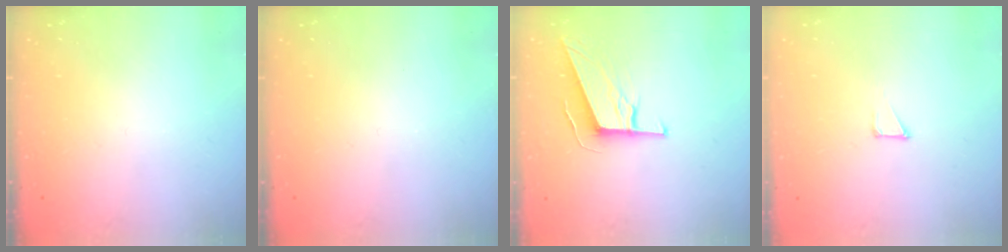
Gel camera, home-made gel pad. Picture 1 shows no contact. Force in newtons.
{"total": 0.0}
{"total": 11.2, "press": 11.0, "slide": 2.4}
{"total": 1.2, "press": 1.2, "slide": 0.0}